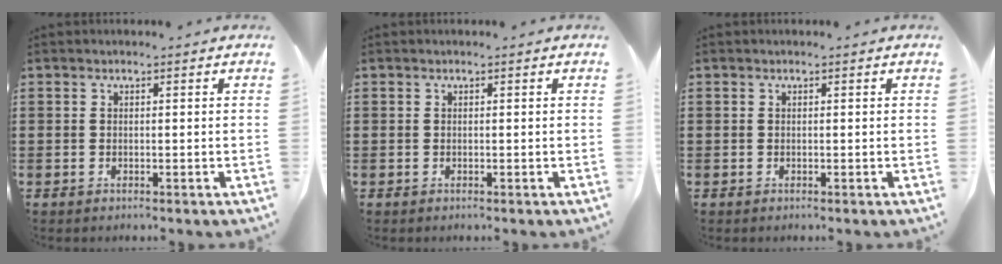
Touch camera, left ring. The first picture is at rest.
{"total": 0.0}
{"total": 0.0}